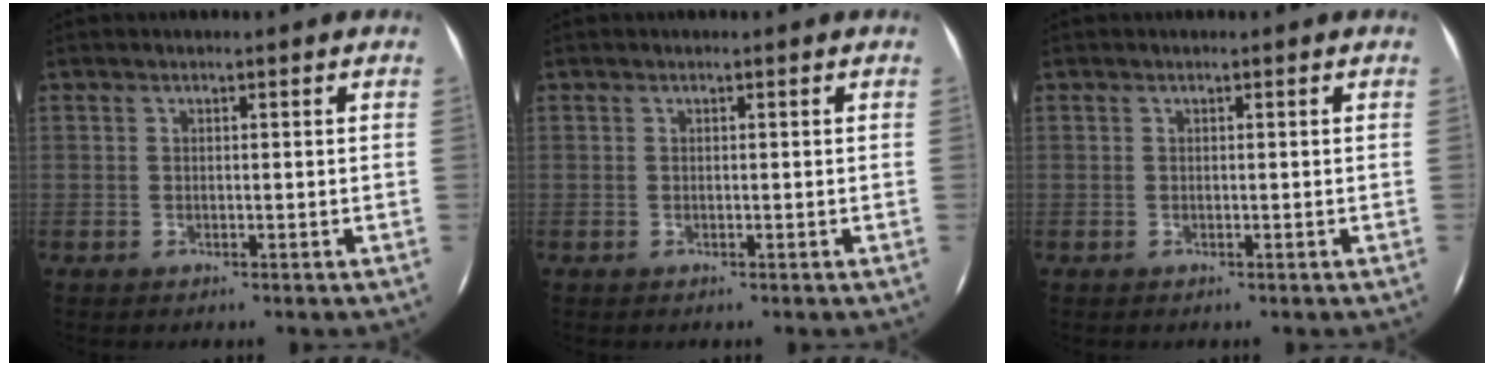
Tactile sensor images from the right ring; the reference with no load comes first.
{"total": 0.0}
{"total": 0.0}